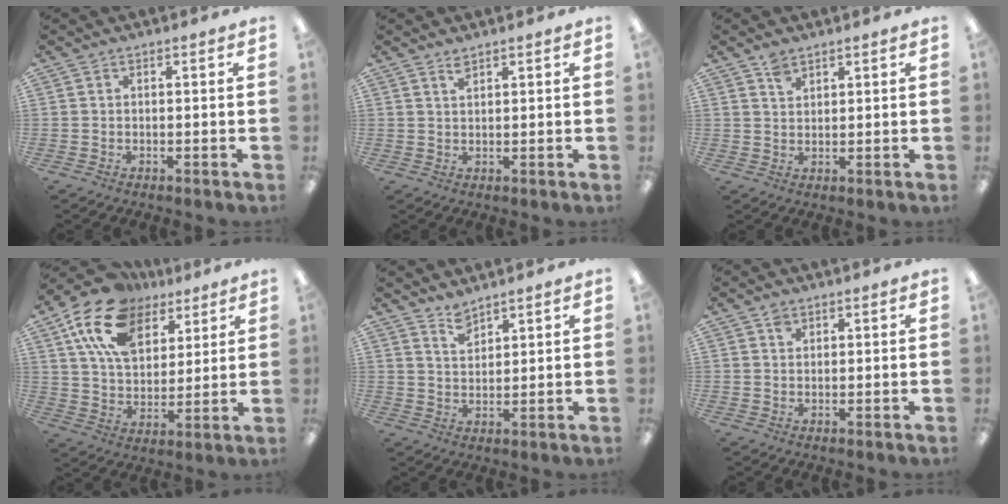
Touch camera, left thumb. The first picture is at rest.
{"total": 1.8, "force": [1.6, 0.4, 0.8], "torque": [-0.010, -0.005, 0.028]}
{"total": 2.7, "force": [2.2, 1.3, 0.9], "torque": [-0.014, -0.007, 0.041]}
{"total": 17.2, "force": [9.9, 10.8, 9.1], "torque": [-0.176, -0.028, 0.186]}
{"total": 4.0, "force": [3.7, 1.3, 0.7], "torque": [-0.013, -0.023, 0.069]}
{"total": 1.8, "force": [1.2, 1.2, 0.5], "torque": [-0.005, -0.005, 0.022]}